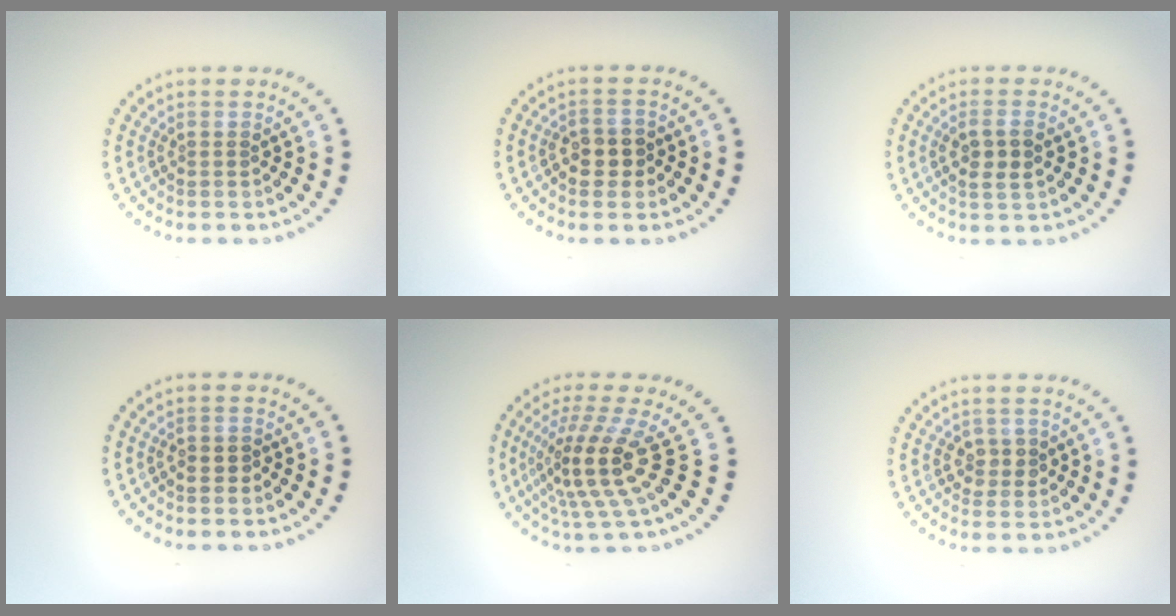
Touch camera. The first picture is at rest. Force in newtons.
{"total": 2.3, "press": 2.2, "slide": 0.5}
{"total": 2.4, "press": 2.3, "slide": 0.5}
{"total": 0.9, "press": 0.8, "slide": 0.5}
{"total": 5.1, "press": 3.6, "slide": 3.6}
{"total": 1.8, "press": 1.7, "slide": 0.4}